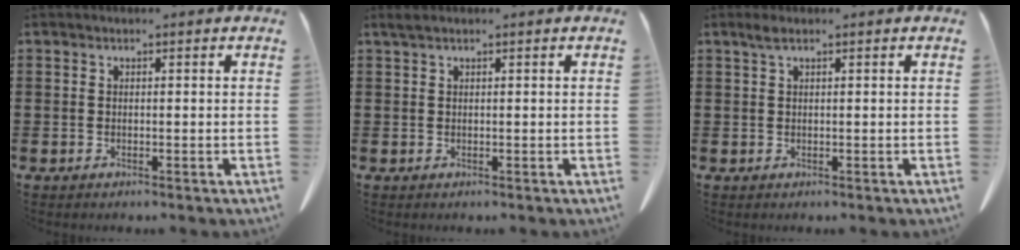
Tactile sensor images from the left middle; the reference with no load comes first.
{"total": 0.9, "force": [0.5, 0.1, 0.7], "torque": [-0.015, 0.000, 0.009]}
{"total": 1.4, "force": [0.7, 0.2, 1.2], "torque": [-0.026, 0.001, 0.012]}